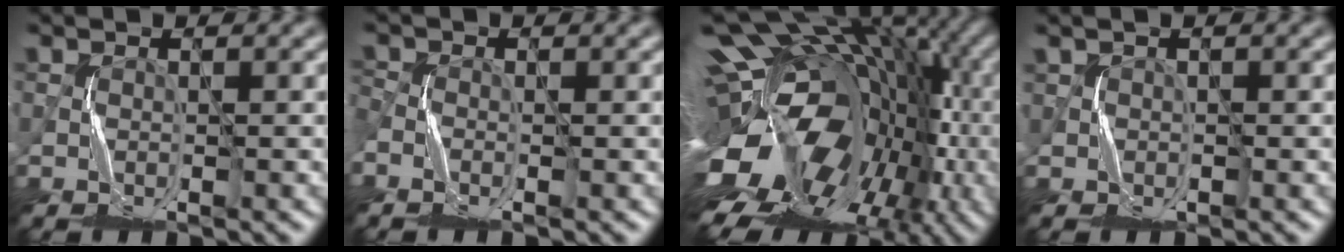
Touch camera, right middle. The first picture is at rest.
{"total": 1.8, "force": [-1.1, 0.9, 1.0], "torque": [-0.030, -0.001, -0.027]}
{"total": 19.2, "force": [-2.7, 12.8, 14.1], "torque": [-0.211, -0.019, -0.037]}
{"total": 1.1, "force": [0.5, 1.0, 0.0], "torque": [-0.001, 0.002, 0.009]}